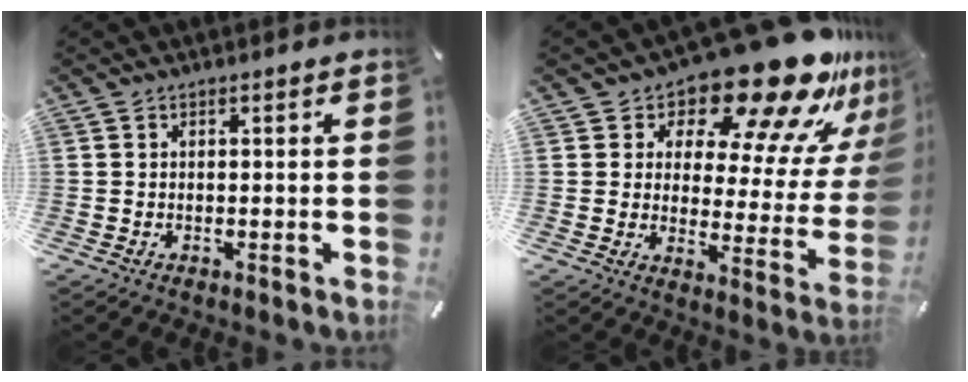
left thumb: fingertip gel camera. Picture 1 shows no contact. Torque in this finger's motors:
{"motor_torque": [2.37, 2.35, 1.87, -0.90, 0.08]}